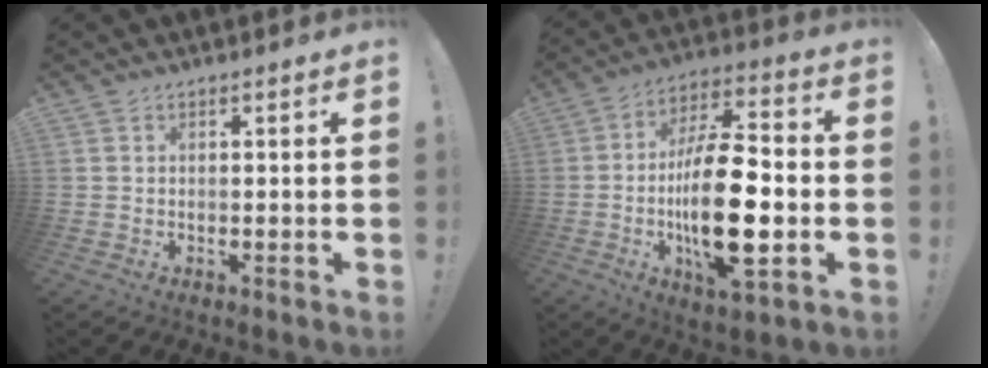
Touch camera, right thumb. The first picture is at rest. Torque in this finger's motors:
{"motor_torque": [0.50, 1.04, 0.81, 0.58, 0.19]}